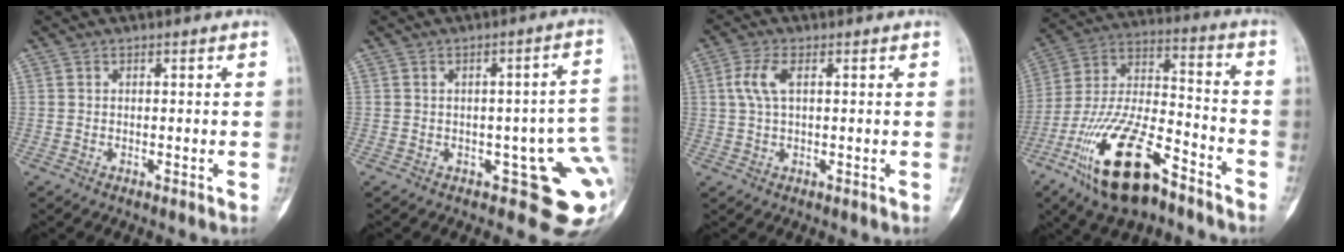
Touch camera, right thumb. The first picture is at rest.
{"total": 11.2, "force": [-2.2, 4.8, 9.9], "torque": [-0.085, 0.004, -0.021]}
{"total": 4.7, "force": [1.1, 2.2, 4.1], "torque": [-0.103, 0.010, 0.022]}
{"total": 21.2, "force": [-12.6, 8.1, 15.0], "torque": [-0.302, 0.064, -0.232]}